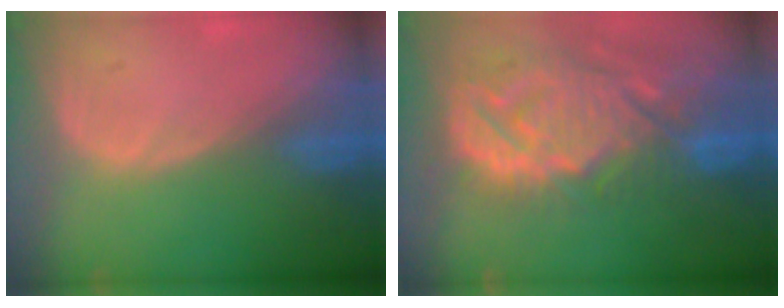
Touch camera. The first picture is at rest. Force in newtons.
{"total": 14.3, "press": 12.2, "slide": 7.5}